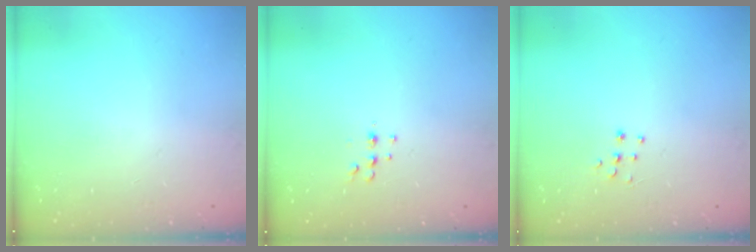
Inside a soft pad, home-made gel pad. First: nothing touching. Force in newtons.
{"total": 4.9, "press": 4.8, "slide": 1.1}
{"total": 3.7, "press": 3.7, "slide": 0.2}